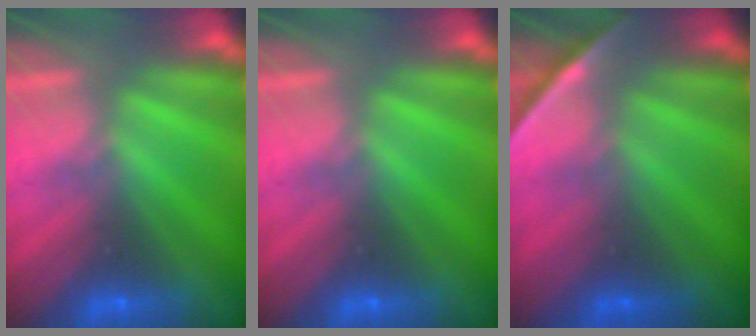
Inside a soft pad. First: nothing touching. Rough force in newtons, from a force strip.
{"total": 0.0}
{"total": 1.9}